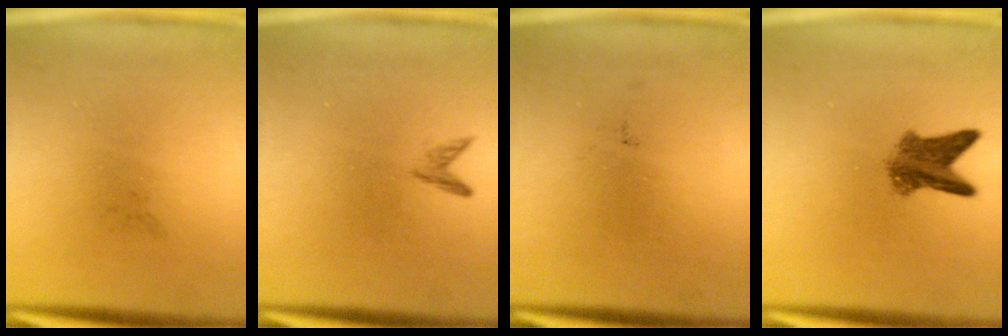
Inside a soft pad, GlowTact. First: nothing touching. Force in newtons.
{"total": 0.8}
{"total": 0.0}
{"total": 4.8}